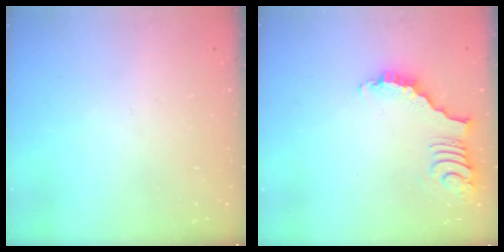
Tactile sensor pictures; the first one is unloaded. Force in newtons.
{"total": 3.7, "press": 3.6, "slide": 0.7}